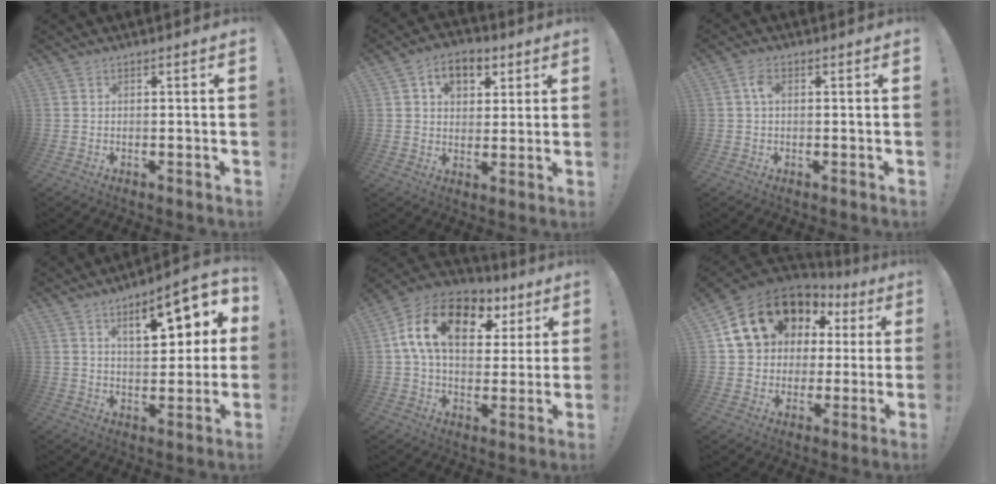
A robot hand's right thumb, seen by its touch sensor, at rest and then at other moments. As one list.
[{"total": 9.2, "force": [4.0, 6.8, 4.8], "torque": [-0.070, -0.006, 0.076]}, {"total": 3.2, "force": [0.6, 1.7, 2.7], "torque": [-0.047, 0.007, 0.008]}, {"total": 14.3, "force": [6.4, 5.2, 11.8], "torque": [-0.160, -0.027, 0.099]}, {"total": 18.1, "force": [6.7, 11.4, 12.4], "torque": [-0.202, -0.010, 0.120]}, {"total": 18.3, "force": [8.4, 13.7, 8.8], "torque": [-0.147, -0.032, 0.177]}]